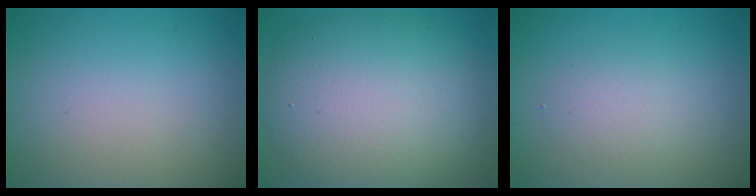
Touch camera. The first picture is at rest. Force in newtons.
{"total": 10.2, "press": 10.1, "slide": 1.0}
{"total": 1.9, "press": 1.9, "slide": 0.1}